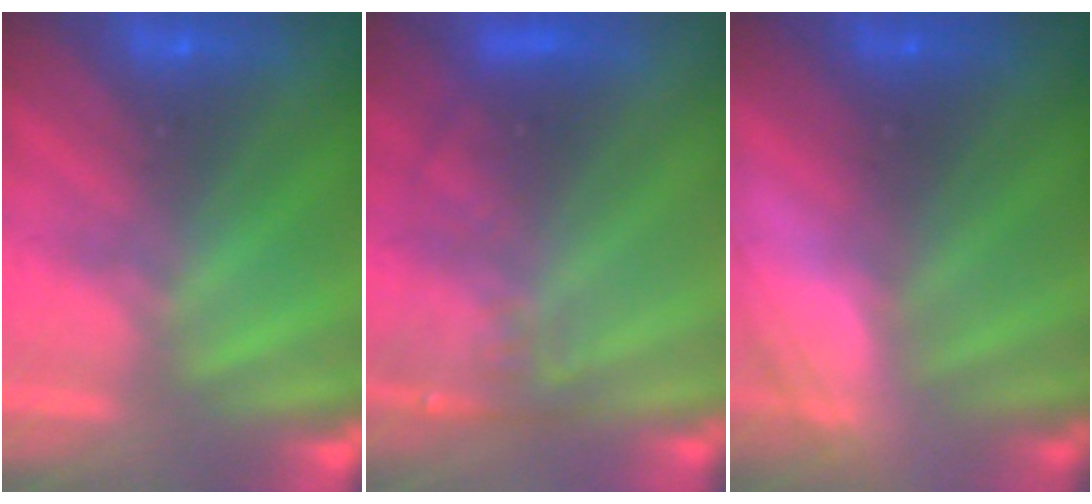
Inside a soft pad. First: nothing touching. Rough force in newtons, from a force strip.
{"total": 3.2}
{"total": 2.9}